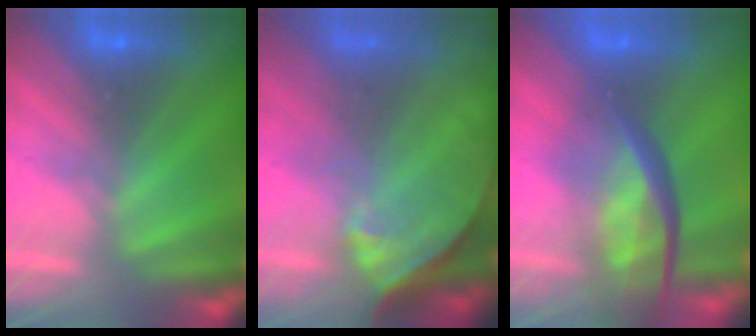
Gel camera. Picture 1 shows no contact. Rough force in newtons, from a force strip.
{"total": 7.9}
{"total": 11.6}